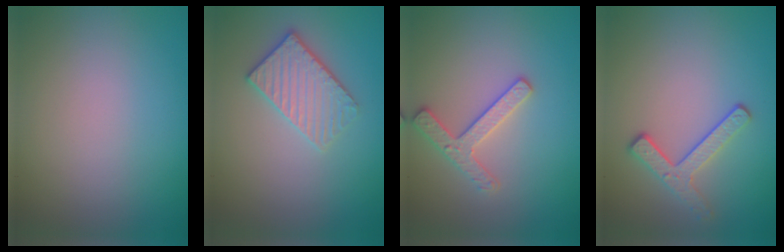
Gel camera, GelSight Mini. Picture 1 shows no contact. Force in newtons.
{"total": 3.3, "press": 3.1, "slide": 1.0}
{"total": 2.5, "press": 2.4, "slide": 0.4}
{"total": 2.7, "press": 2.3, "slide": 1.3}